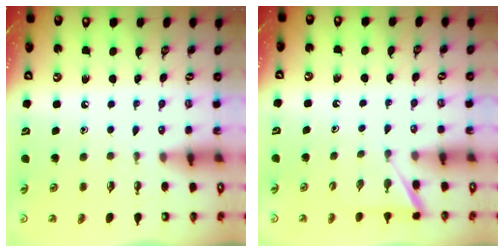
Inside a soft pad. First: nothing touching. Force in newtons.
{"total": 3.7, "press": 3.7, "slide": 0.4}